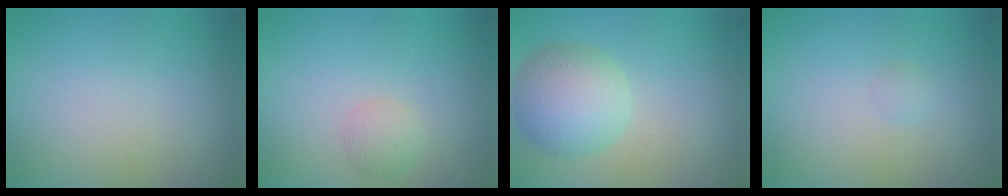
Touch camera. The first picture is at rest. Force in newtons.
{"total": 1.4, "press": 1.4, "slide": 0.1}
{"total": 5.2, "press": 5.2, "slide": 0.4}
{"total": 0.6, "press": 0.6, "slide": 0.1}